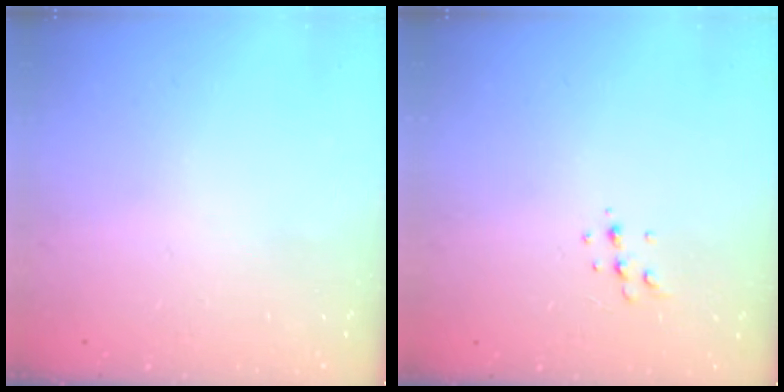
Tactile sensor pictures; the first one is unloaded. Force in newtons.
{"total": 4.8, "press": 4.7, "slide": 1.1}